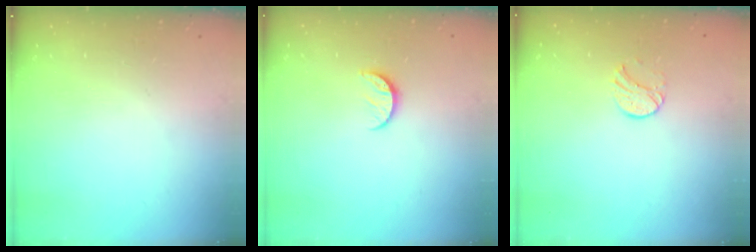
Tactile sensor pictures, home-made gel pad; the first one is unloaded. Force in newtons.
{"total": 6.4, "press": 6.3, "slide": 0.6}
{"total": 6.5, "press": 6.5, "slide": 0.6}